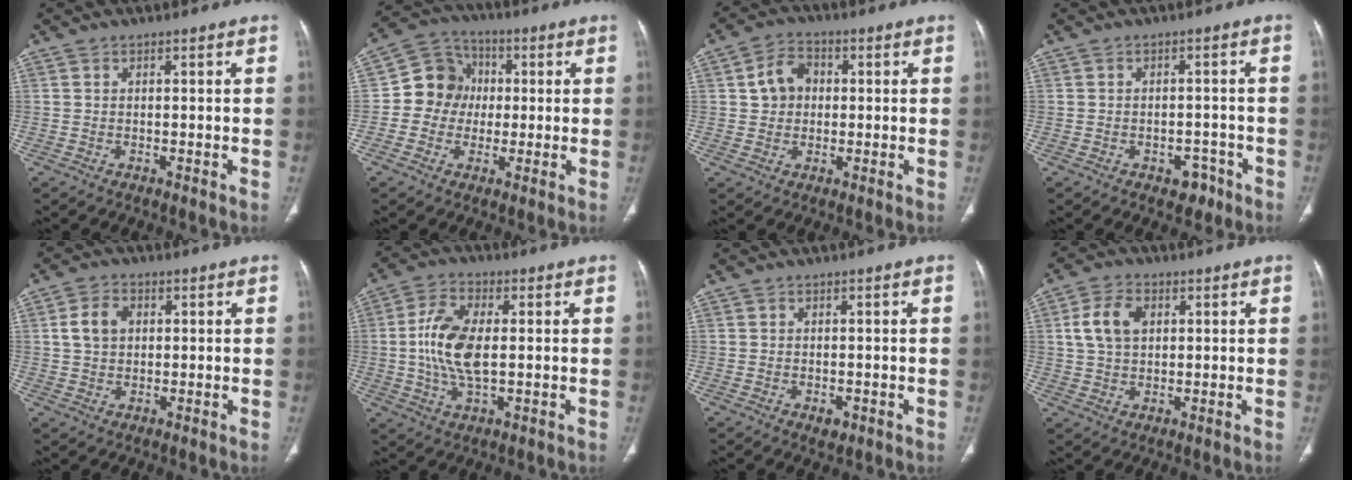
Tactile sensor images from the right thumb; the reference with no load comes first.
{"total": 9.7, "force": [0.1, 8.9, 4.0], "torque": [-0.032, 0.022, -0.012]}
{"total": 6.2, "force": [0.8, 5.2, 3.3], "torque": [-0.040, 0.010, 0.008]}
{"total": 3.6, "force": [-2.2, 2.5, 1.5], "torque": [-0.002, 0.019, -0.023]}
{"total": 5.3, "force": [1.1, 4.0, 3.3], "torque": [-0.051, 0.005, 0.018]}
{"total": 11.0, "force": [0.3, 5.3, 9.6], "torque": [-0.202, 0.001, 0.006]}
{"total": 1.8, "force": [-0.7, 1.2, 1.2], "torque": [-0.012, -0.001, -0.005]}
{"total": 7.3, "force": [1.9, 4.9, 5.0], "torque": [-0.090, 0.004, 0.035]}